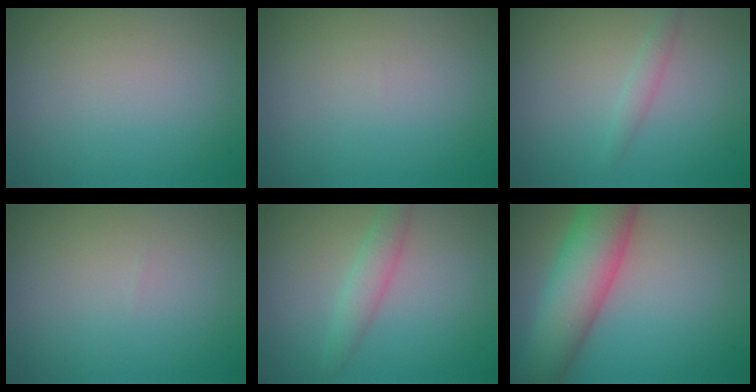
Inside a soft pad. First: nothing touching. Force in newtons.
{"total": 0.0}
{"total": 1.1, "press": 1.1, "slide": 0.0}
{"total": 0.0}
{"total": 2.3, "press": 2.3, "slide": 0.2}
{"total": 8.7, "press": 8.7, "slide": 0.4}